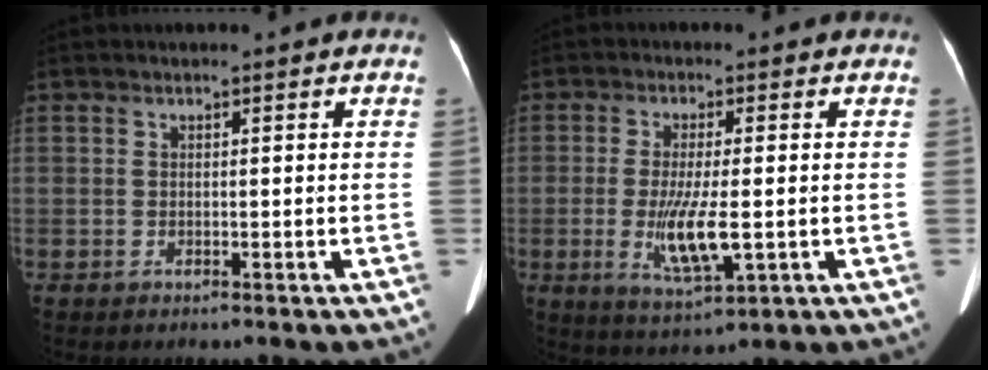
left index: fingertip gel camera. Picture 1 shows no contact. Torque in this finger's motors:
{"motor_torque": [1.51, 0.33, 0.62, 0.20]}